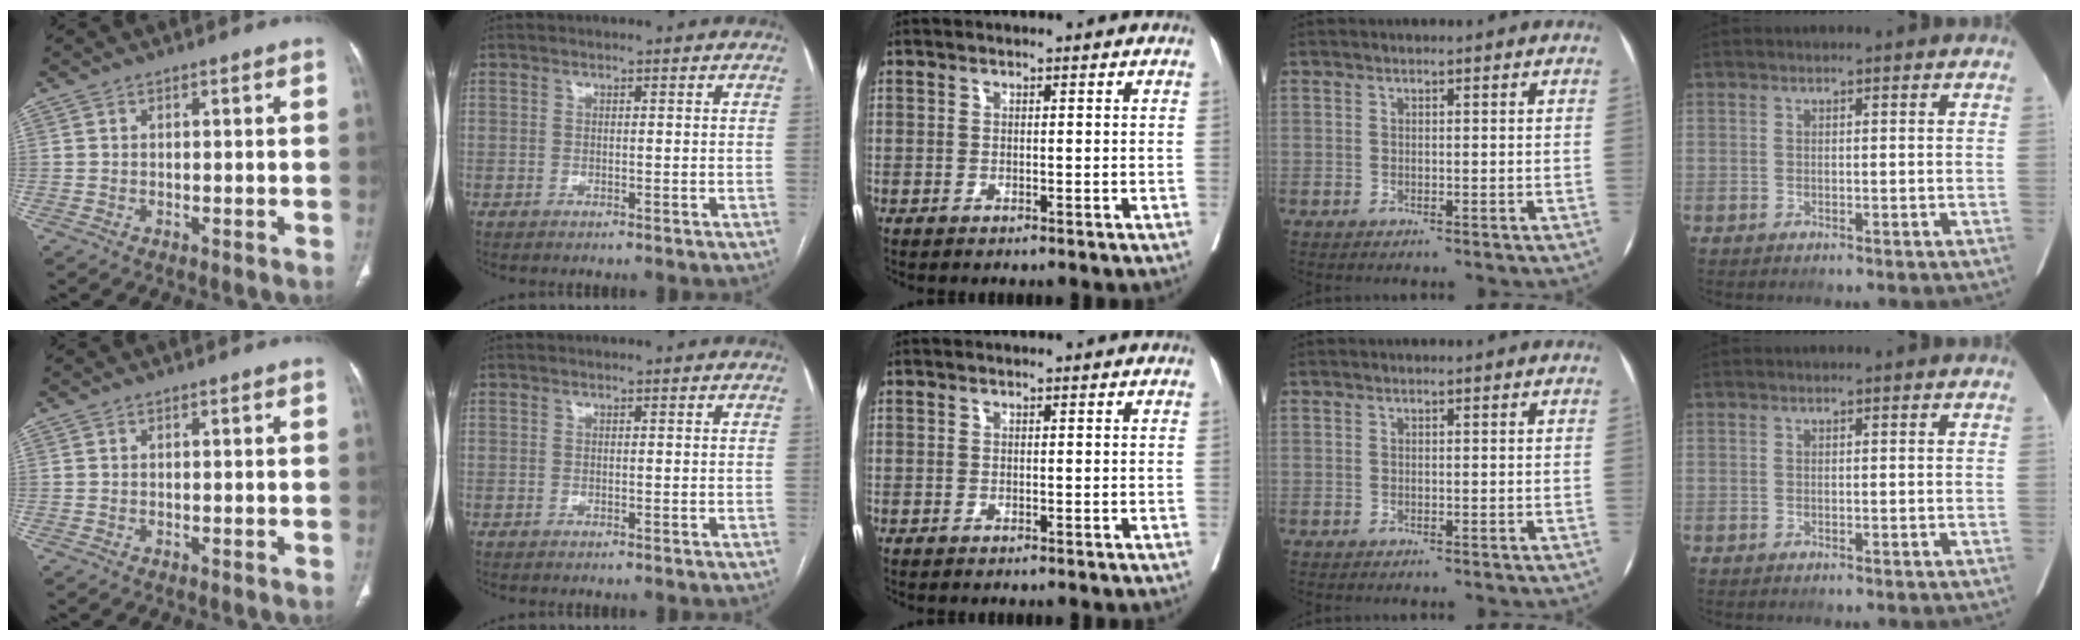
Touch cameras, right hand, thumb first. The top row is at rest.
{}